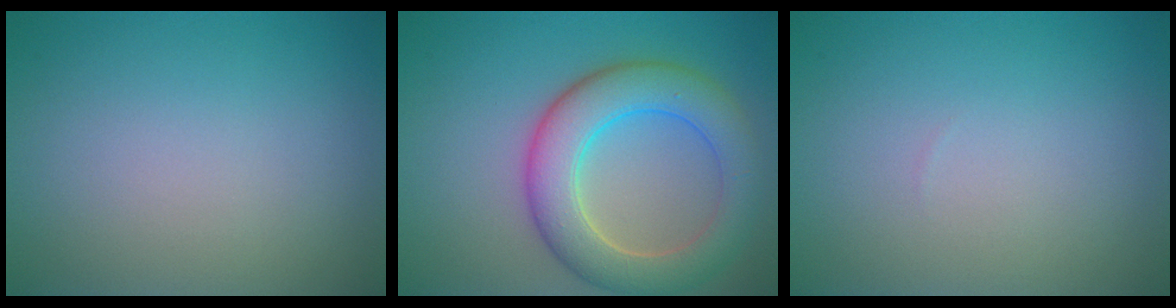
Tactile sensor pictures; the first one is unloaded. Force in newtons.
{"total": 7.0, "press": 7.0, "slide": 0.3}
{"total": 0.0}